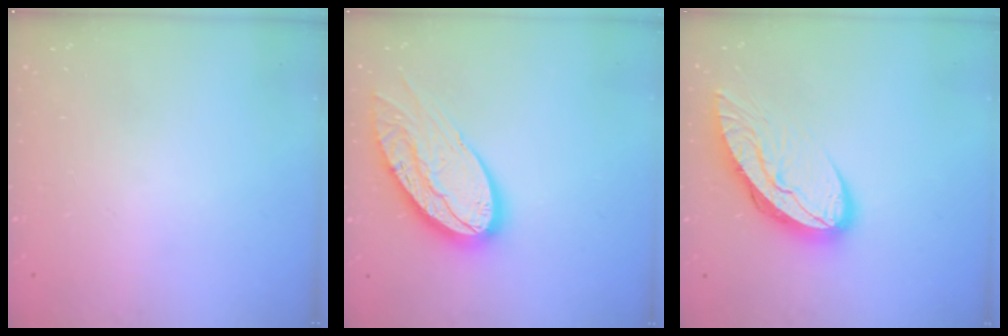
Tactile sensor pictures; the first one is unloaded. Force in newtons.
{"total": 19.8, "press": 19.8, "slide": 1.2}
{"total": 12.0, "press": 11.9, "slide": 1.1}